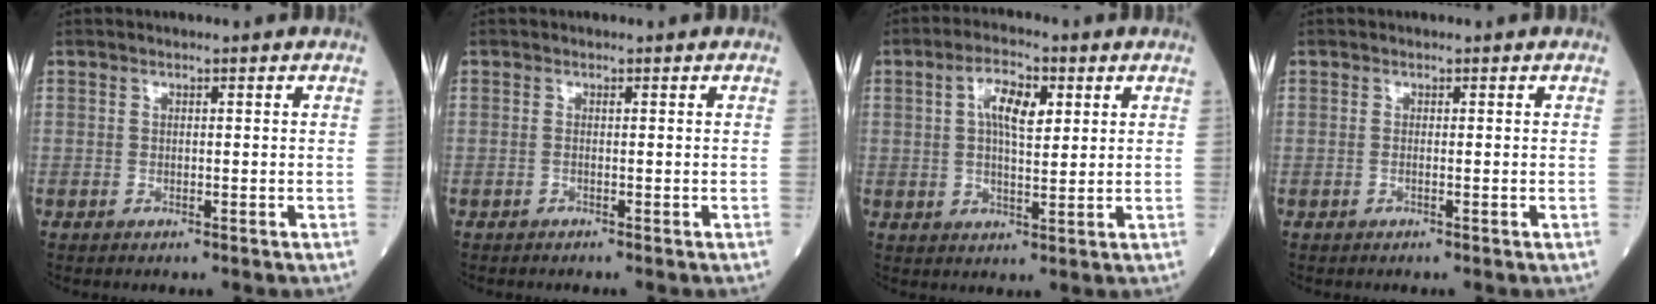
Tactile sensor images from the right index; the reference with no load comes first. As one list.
[{"total": 0.0}, {"total": 6.6, "force": [2.2, 2.4, 5.8], "torque": [-0.112, 0.010, 0.038]}, {"total": 0.0}]